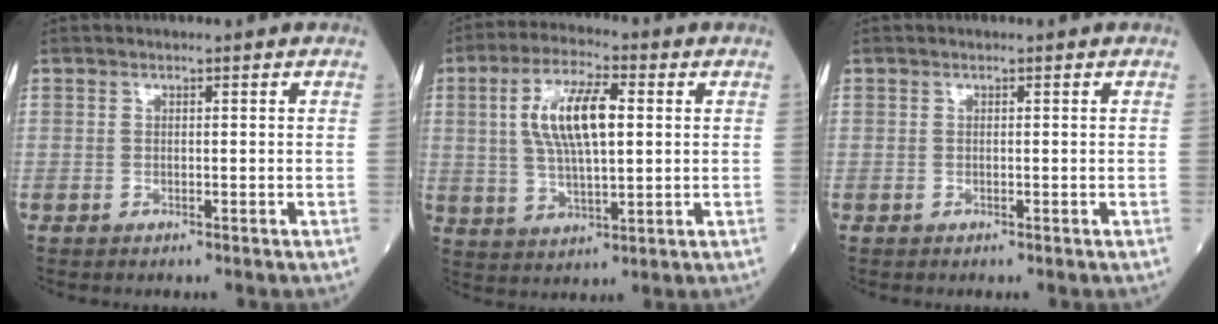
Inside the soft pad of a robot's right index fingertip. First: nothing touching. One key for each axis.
{"total": 10.8, "fx": 2.2, "fy": 3.2, "fz": 10.1, "tx": -0.205, "ty": 0.010, "tz": 0.042}
{"total": 0.0}